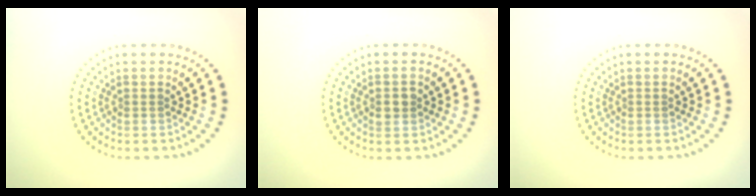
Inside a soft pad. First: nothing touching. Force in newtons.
{"total": 1.3, "press": 1.3, "slide": 0.0}
{"total": 0.0}